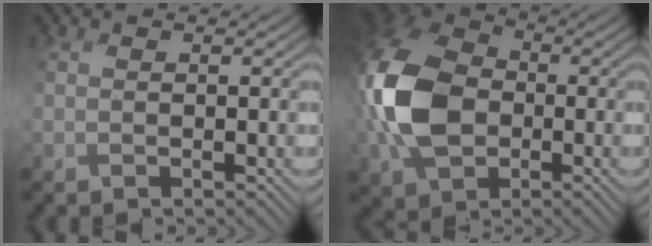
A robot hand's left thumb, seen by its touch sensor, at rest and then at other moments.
{"total": 15.2, "force": [-2.7, 10.9, 10.2], "torque": [-0.278, -0.011, -0.065]}